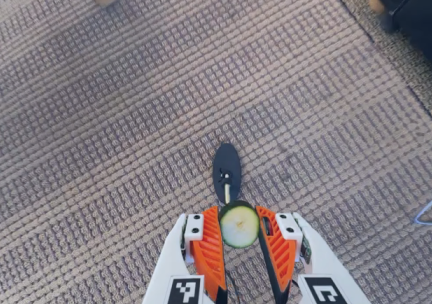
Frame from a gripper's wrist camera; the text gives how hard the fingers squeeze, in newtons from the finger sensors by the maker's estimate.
{"total": 9.9, "left": 9.7, "right": 10.1}